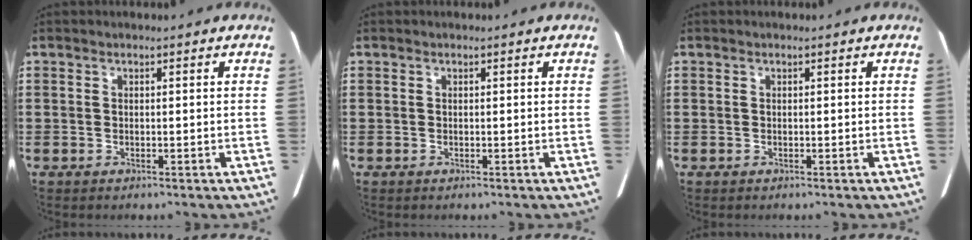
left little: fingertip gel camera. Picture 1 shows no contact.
{"total": 0.0}
{"total": 0.0}